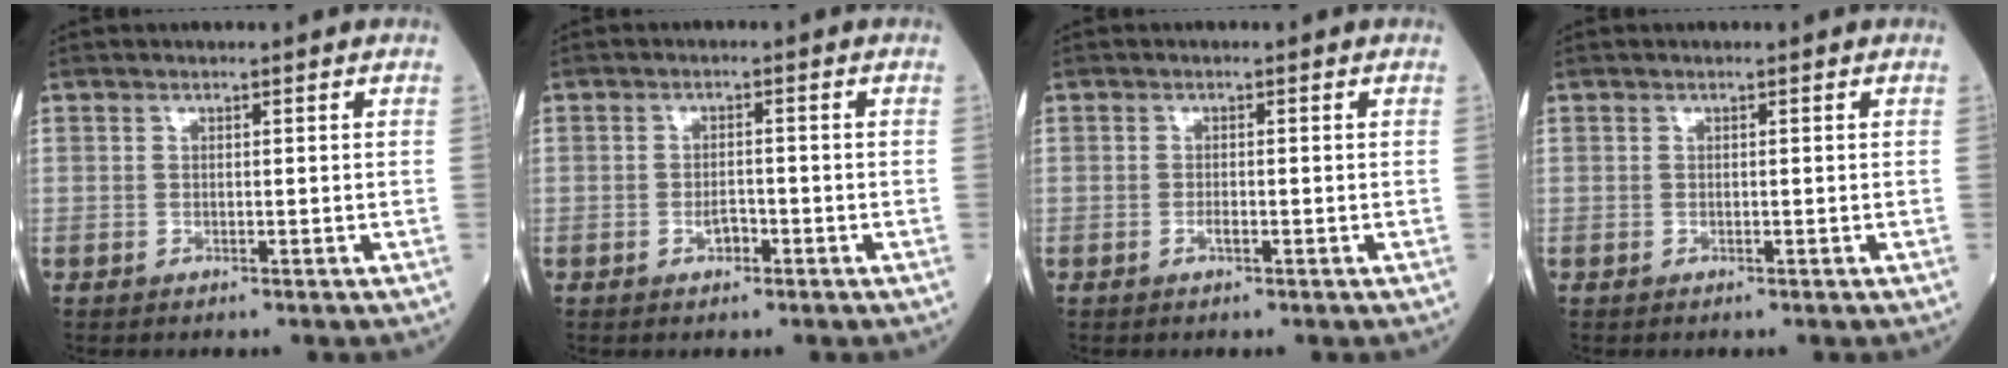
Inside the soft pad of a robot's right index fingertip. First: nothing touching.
{"total": 2.0, "force": [-0.9, 1.0, 1.4], "torque": [-0.020, 0.004, -0.015]}
{"total": 0.9, "force": [-0.4, 0.2, 0.8], "torque": [-0.016, 0.000, -0.009]}
{"total": 0.0}